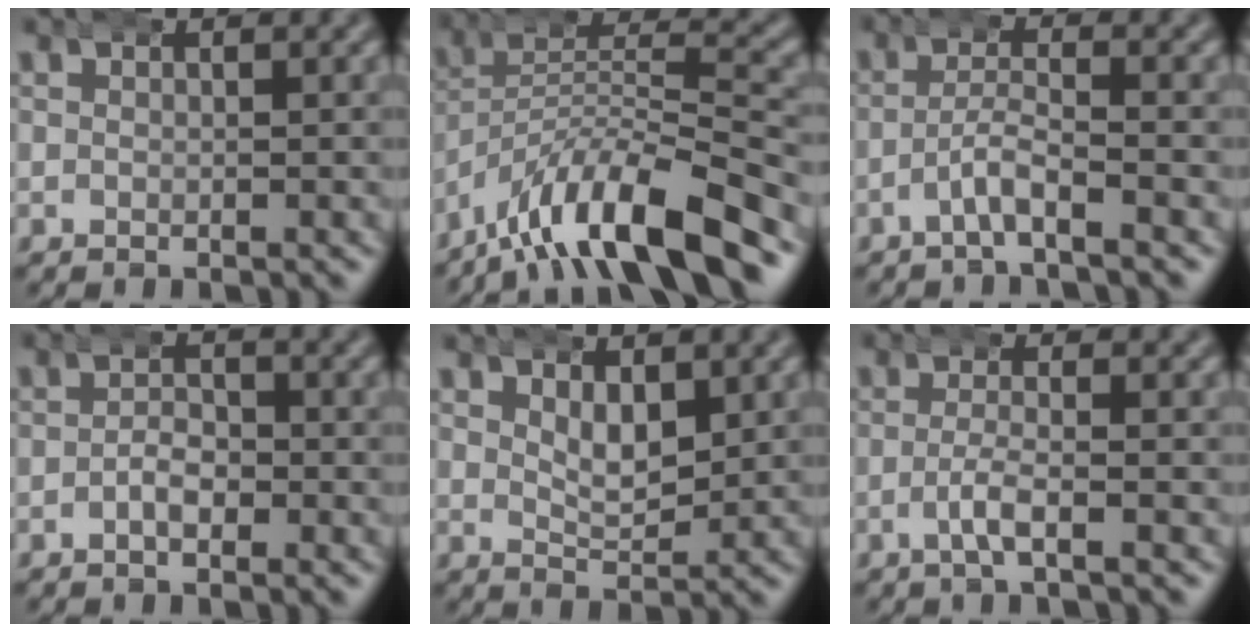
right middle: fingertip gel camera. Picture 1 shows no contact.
{"total": 9.9, "force": [-6.2, 4.1, 6.5], "torque": [-0.107, -0.020, -0.096]}
{"total": 2.6, "force": [-2.0, -0.1, 1.5], "torque": [-0.019, 0.009, -0.043]}
{"total": 2.2, "force": [-1.2, 1.1, 1.5], "torque": [-0.015, 0.000, -0.028]}
{"total": 3.0, "force": [1.6, 1.4, 2.2], "torque": [-0.036, -0.015, 0.032]}
{"total": 2.4, "force": [-1.2, 0.2, 2.1], "torque": [-0.037, -0.001, -0.023]}